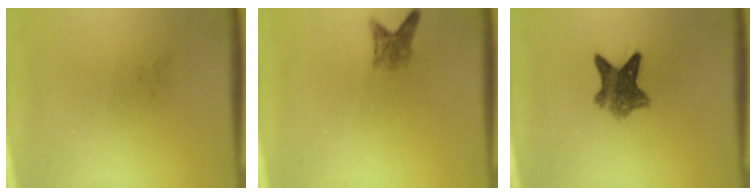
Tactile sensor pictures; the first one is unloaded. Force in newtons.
{"total": 2.3}
{"total": 6.9}